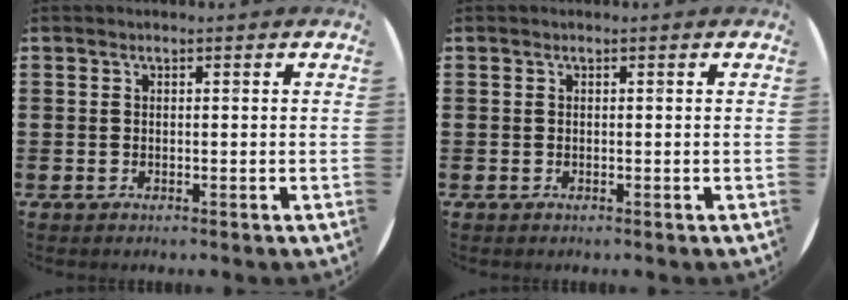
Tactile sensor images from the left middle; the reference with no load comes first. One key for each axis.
{"total": 0.0}